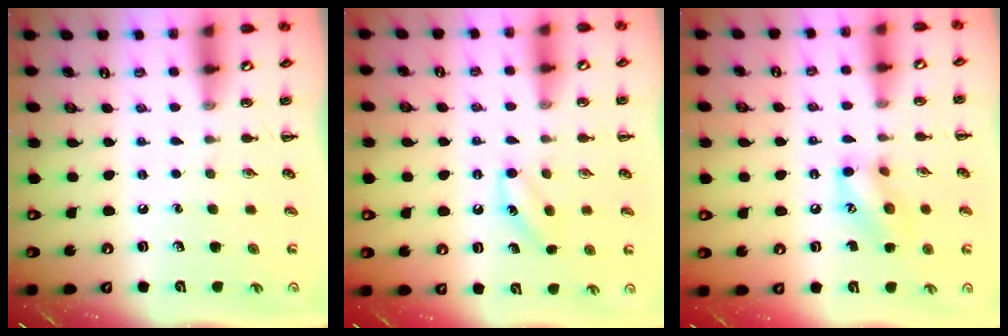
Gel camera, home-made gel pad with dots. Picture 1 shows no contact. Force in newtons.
{"total": 6.6, "press": 6.4, "slide": 1.6}
{"total": 10.7, "press": 10.7, "slide": 0.3}